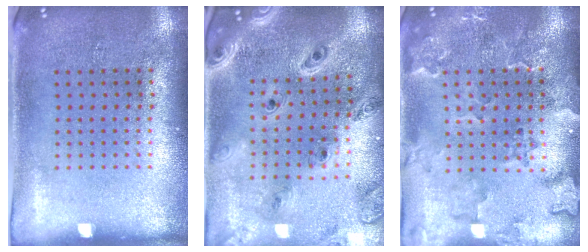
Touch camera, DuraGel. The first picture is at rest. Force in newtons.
{"total": 2.2, "press": 2.1, "slide": 0.8}
{"total": 2.3, "press": 2.1, "slide": 0.8}